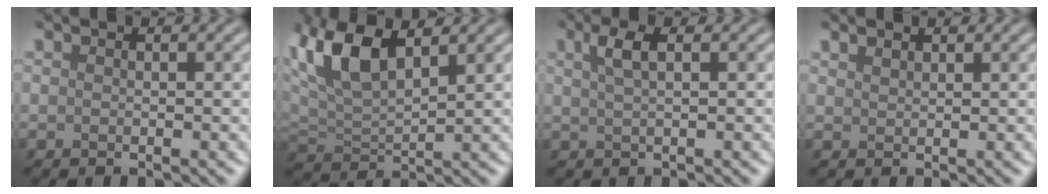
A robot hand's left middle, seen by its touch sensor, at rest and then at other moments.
{"total": 7.1, "force": [3.9, 3.1, 5.1], "torque": [-0.119, 0.016, 0.072]}
{"total": 2.3, "force": [0.9, 0.8, 2.0], "torque": [-0.035, 0.003, 0.018]}
{"total": 0.9, "force": [0.8, 0.3, 0.3], "torque": [-0.011, -0.001, 0.021]}